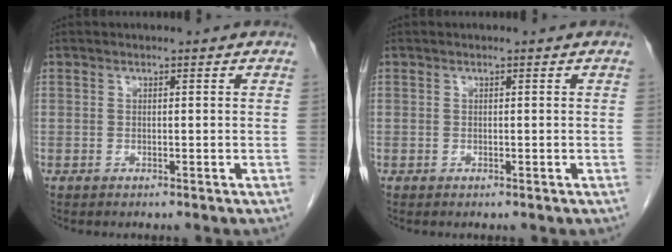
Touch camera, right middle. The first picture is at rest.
{"total": 0.0}